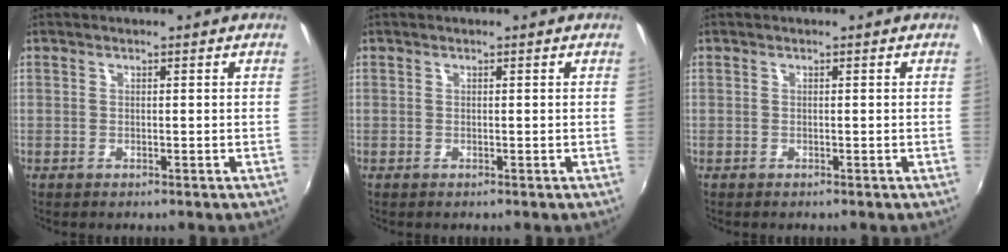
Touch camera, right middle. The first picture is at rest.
{"total": 0.0}
{"total": 0.0}